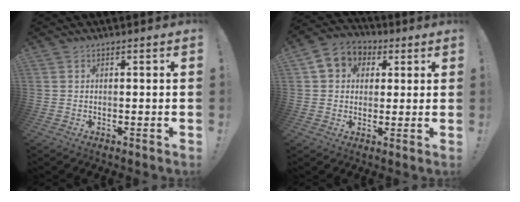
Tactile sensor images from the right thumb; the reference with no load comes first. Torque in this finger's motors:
{"motor_torque": [0.62, 1.84, 0.46, 0.23, 0.00]}